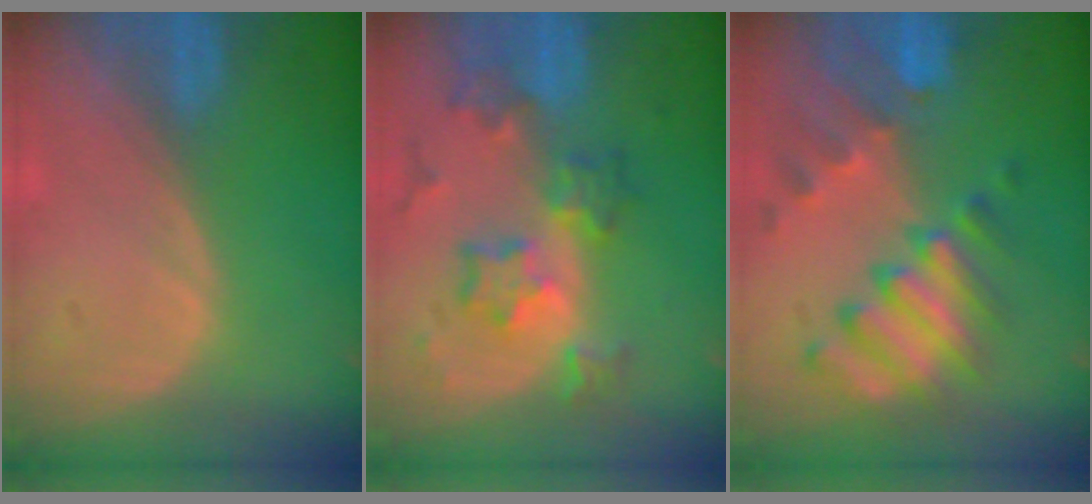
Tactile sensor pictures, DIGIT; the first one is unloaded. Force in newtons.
{"total": 8.6, "press": 7.6, "slide": 4.0}
{"total": 10.2, "press": 8.9, "slide": 5.0}